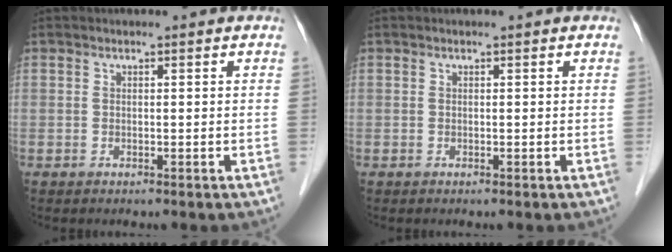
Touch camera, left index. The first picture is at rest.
{"total": 0.0}